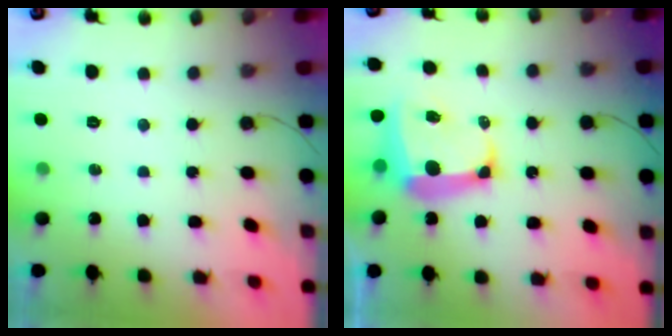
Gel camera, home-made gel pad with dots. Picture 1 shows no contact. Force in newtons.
{"total": 11.3, "press": 11.2, "slide": 1.3}